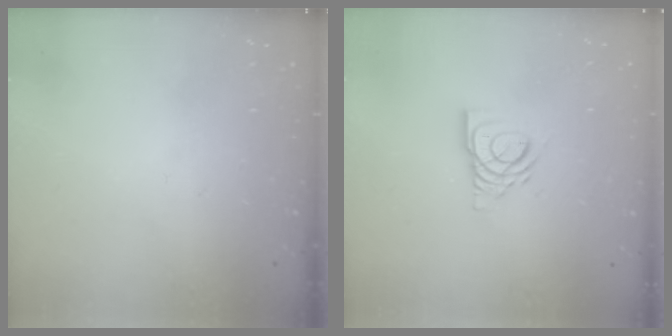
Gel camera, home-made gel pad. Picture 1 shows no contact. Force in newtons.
{"total": 9.8, "press": 9.7, "slide": 1.2}